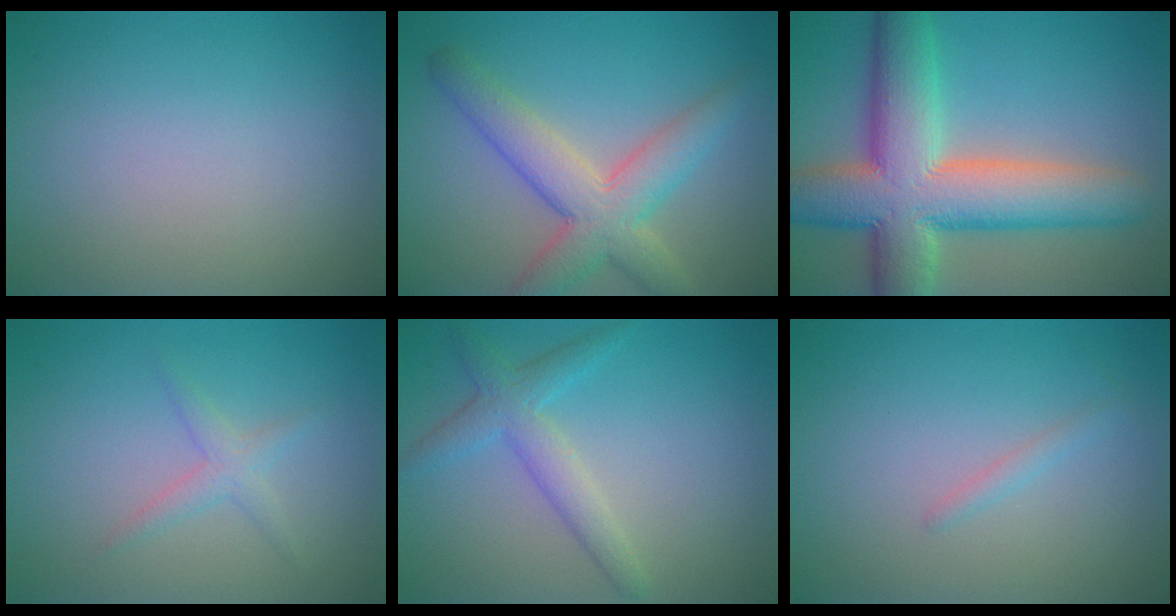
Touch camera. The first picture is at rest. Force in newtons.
{"total": 6.2, "press": 6.2, "slide": 0.5}
{"total": 12.1, "press": 12.0, "slide": 0.8}
{"total": 1.6, "press": 1.6, "slide": 0.1}
{"total": 3.3, "press": 3.3, "slide": 0.1}
{"total": 0.8, "press": 0.8, "slide": 0.1}